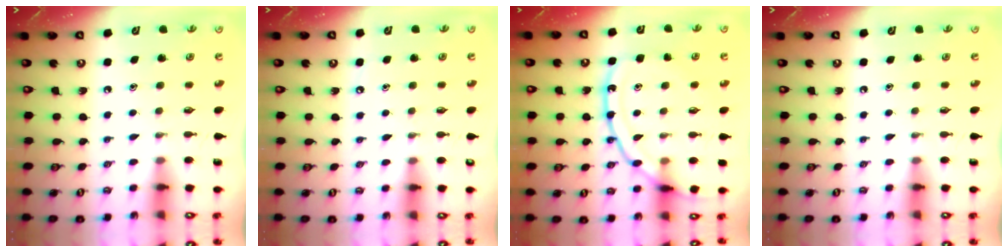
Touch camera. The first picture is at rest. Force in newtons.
{"total": 3.0, "press": 3.0, "slide": 0.4}
{"total": 15.1, "press": 15.0, "slide": 1.4}
{"total": 0.0}